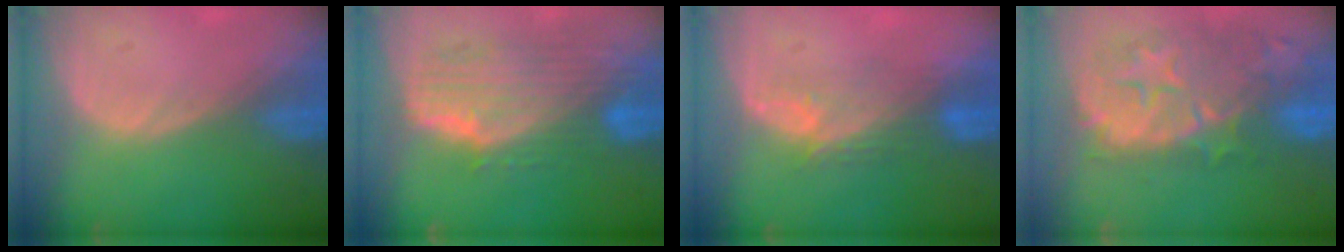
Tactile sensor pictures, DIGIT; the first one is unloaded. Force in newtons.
{"total": 9.8, "press": 8.6, "slide": 4.8}
{"total": 4.9, "press": 4.7, "slide": 1.6}
{"total": 12.2, "press": 11.0, "slide": 5.2}